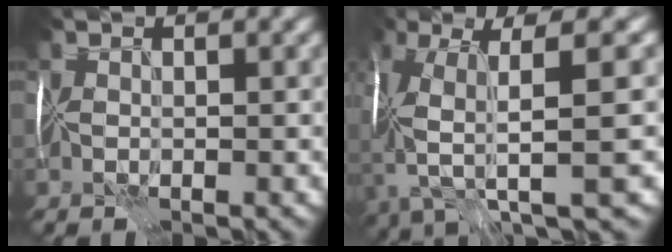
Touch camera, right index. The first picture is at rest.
{"total": 9.7, "force": [-1.7, 1.9, 9.3], "torque": [-0.181, -0.012, -0.019]}